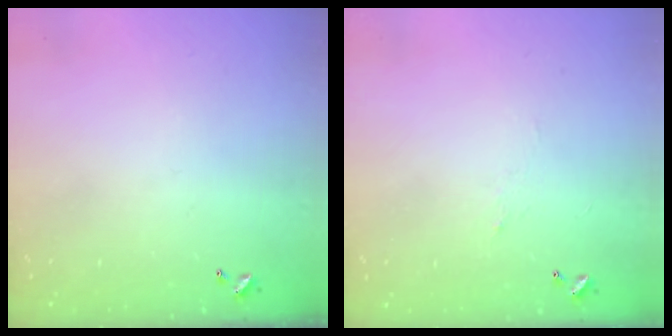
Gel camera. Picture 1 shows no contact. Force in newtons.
{"total": 2.4, "press": 2.3, "slide": 0.7}